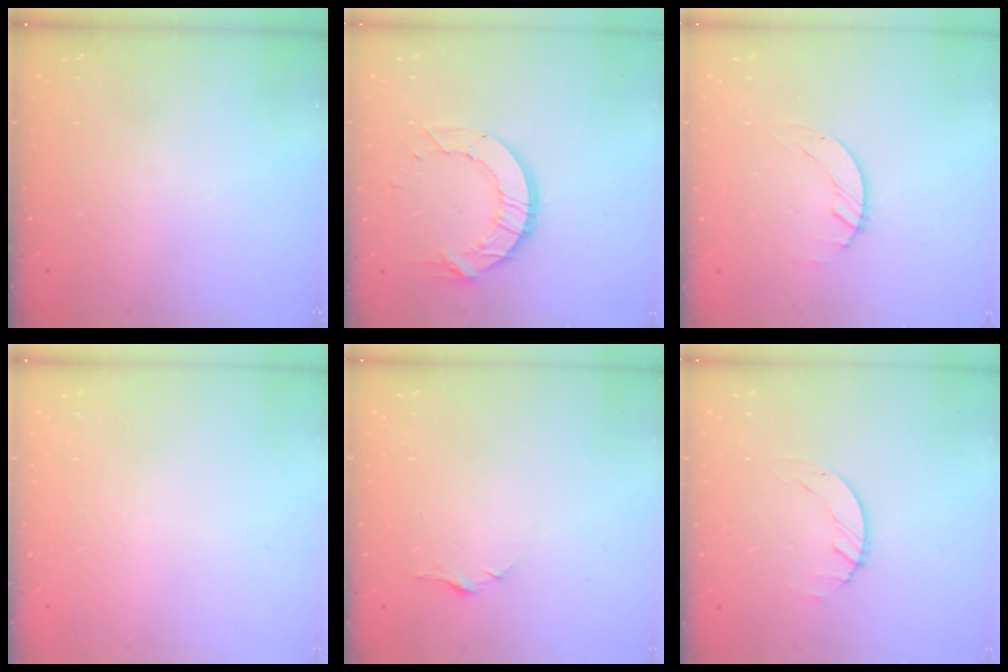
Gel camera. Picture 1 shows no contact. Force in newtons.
{"total": 10.4, "press": 10.3, "slide": 0.5}
{"total": 1.5, "press": 1.4, "slide": 0.1}
{"total": 0.0}
{"total": 5.7, "press": 5.6, "slide": 0.6}
{"total": 0.8, "press": 0.8, "slide": 0.2}